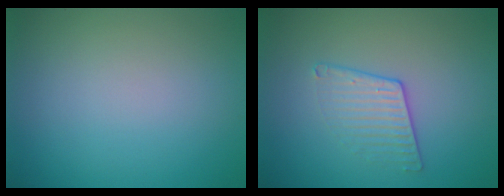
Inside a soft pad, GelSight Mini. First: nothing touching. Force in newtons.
{"total": 2.0, "press": 1.5, "slide": 1.3}